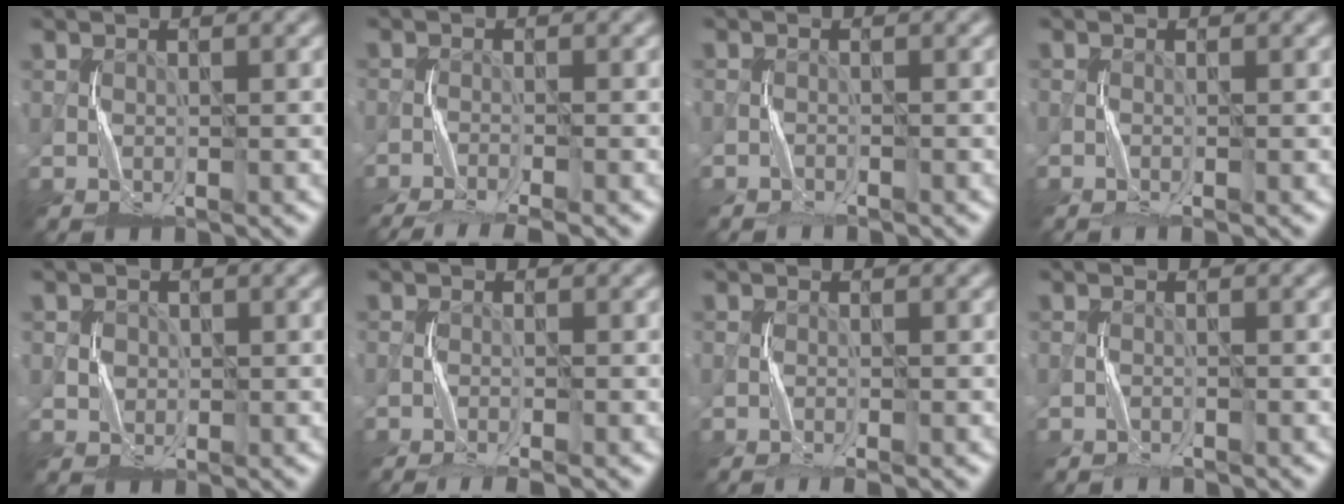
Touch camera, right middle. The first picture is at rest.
{"total": 5.4, "force": [-4.8, 0.3, 2.5], "torque": [-0.042, -0.017, -0.092]}
{"total": 1.3, "force": [-1.3, 0.2, 0.2], "torque": [-0.002, 0.000, -0.027]}
{"total": 1.1, "force": [-0.9, -0.1, 0.5], "torque": [-0.012, -0.004, -0.019]}
{"total": 1.3, "force": [0.1, 1.3, -0.1], "torque": [-0.007, -0.004, 0.014]}
{"total": 3.2, "force": [-2.7, 0.1, 1.8], "torque": [-0.027, -0.002, -0.049]}
{"total": 1.7, "force": [-1.4, -0.1, 1.0], "torque": [-0.018, -0.003, -0.028]}
{"total": 1.2, "force": [-1.2, 0.2, 0.0], "torque": [0.000, 0.000, -0.025]}